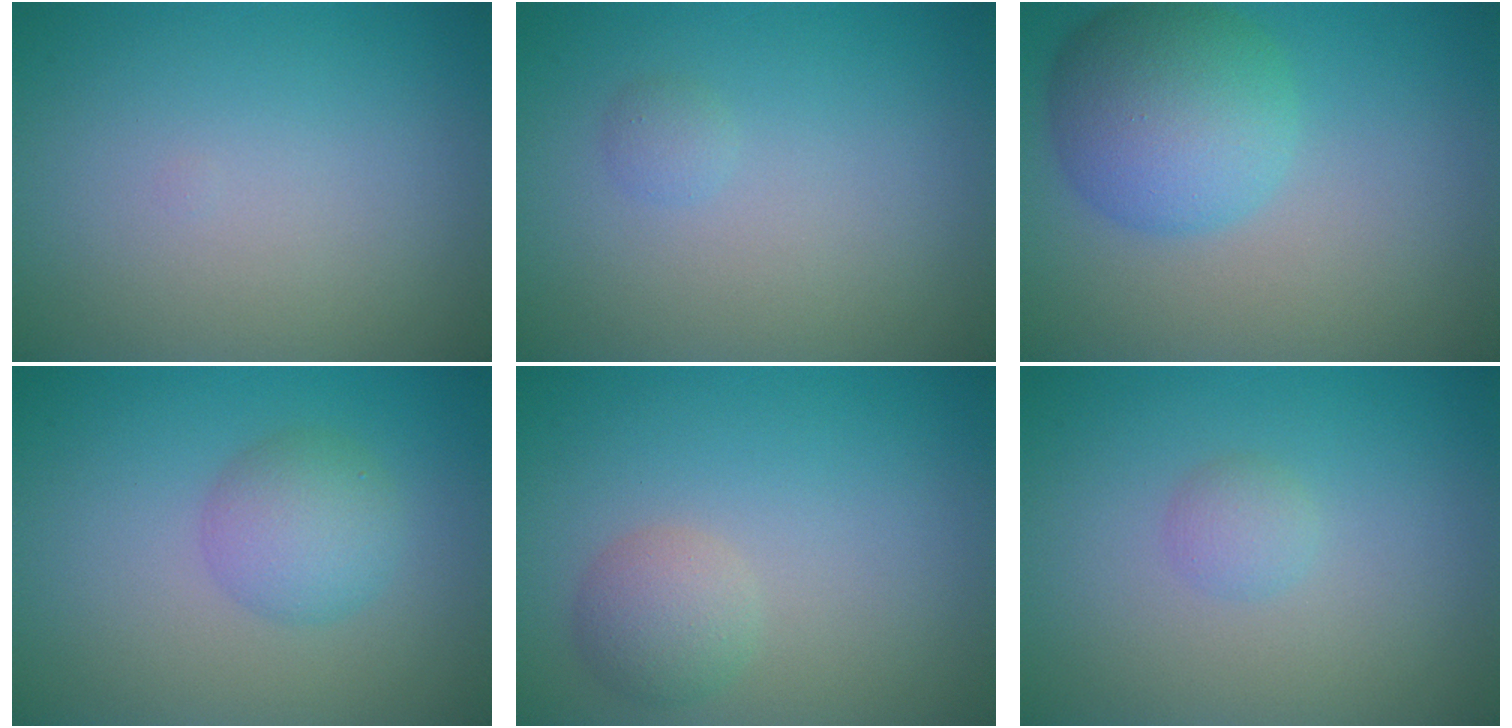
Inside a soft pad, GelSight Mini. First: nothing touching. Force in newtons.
{"total": 0.8, "press": 0.8, "slide": 0.0}
{"total": 6.7, "press": 6.7, "slide": 0.2}
{"total": 3.1, "press": 3.1, "slide": 0.1}
{"total": 2.3, "press": 2.3, "slide": 0.2}
{"total": 1.2, "press": 1.2, "slide": 0.1}